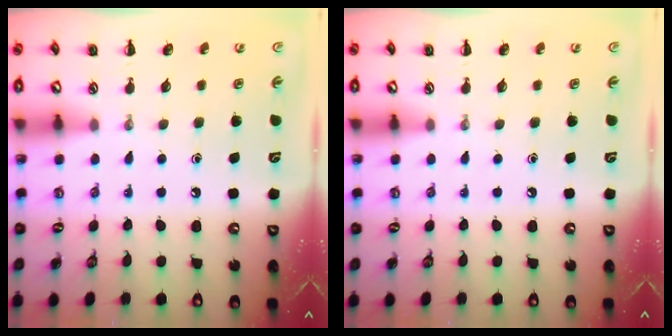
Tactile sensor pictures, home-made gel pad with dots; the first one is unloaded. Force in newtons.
{"total": 0.0}